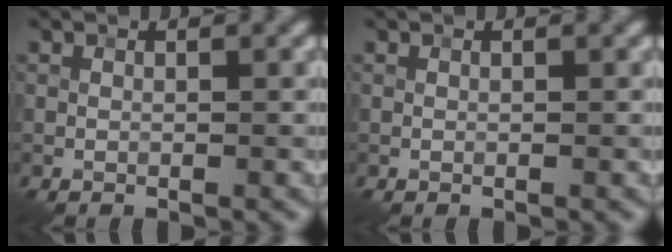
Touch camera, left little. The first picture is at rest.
{"total": 0.0}